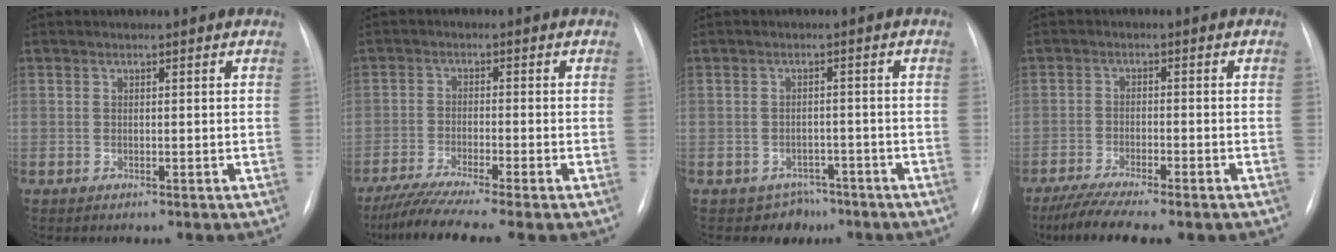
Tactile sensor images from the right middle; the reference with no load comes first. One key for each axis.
{"total": 9.1, "fx": -7.3, "fy": -0.7, "fz": 5.3, "tx": -0.089, "ty": -0.026, "tz": -0.120}
{"total": 4.0, "fx": -2.9, "fy": 2.8, "fz": -0.2, "tx": 0.010, "ty": 0.014, "tz": -0.035}
{"total": 9.3, "fx": -7.4, "fy": 1.4, "fz": 5.5, "tx": -0.090, "ty": -0.015, "tz": -0.116}